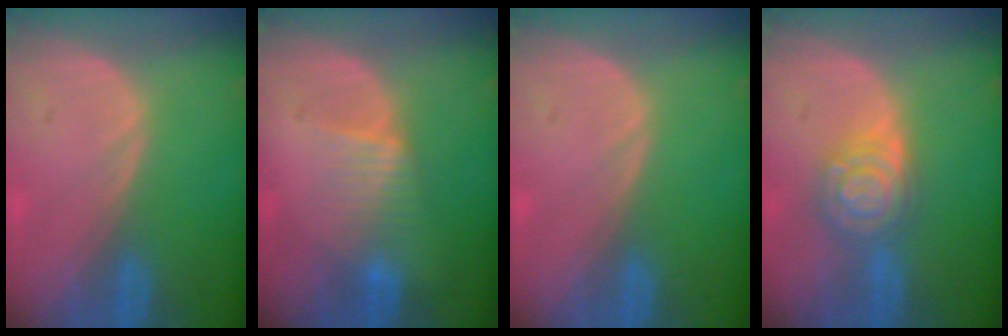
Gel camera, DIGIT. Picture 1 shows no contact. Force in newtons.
{"total": 4.0, "press": 4.0, "slide": 0.4}
{"total": 0.0}
{"total": 6.6, "press": 6.5, "slide": 0.5}